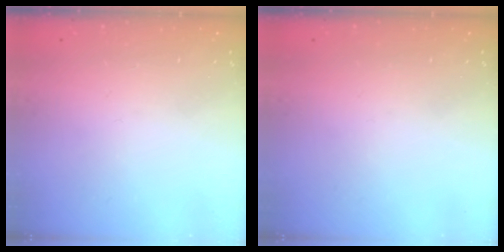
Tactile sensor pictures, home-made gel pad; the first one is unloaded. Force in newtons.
{"total": 0.0}